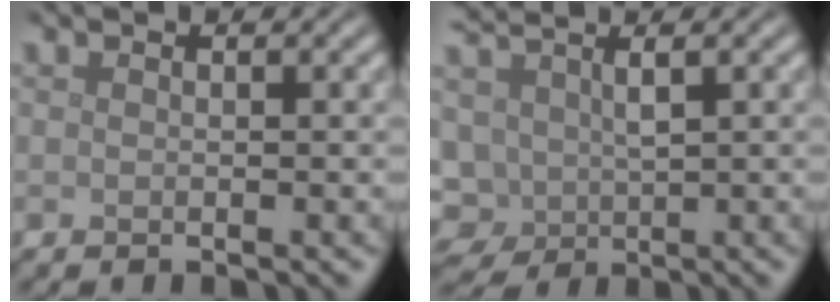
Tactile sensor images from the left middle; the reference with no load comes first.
{"total": 4.4, "force": [0.6, 3.0, 3.1], "torque": [-0.078, -0.002, 0.010]}